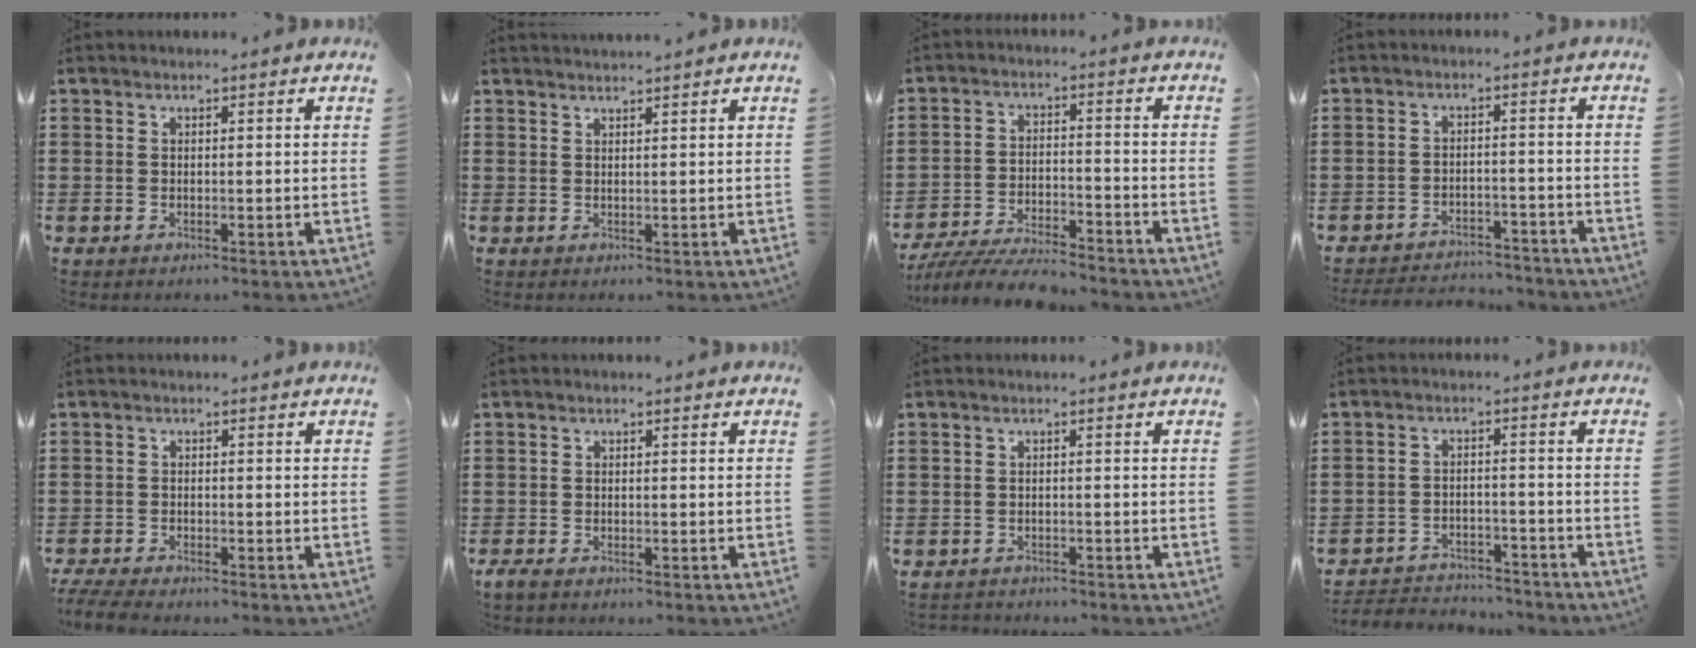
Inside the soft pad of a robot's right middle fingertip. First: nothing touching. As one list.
[{"total": 1.3, "force": [1.3, -0.3, 0.1], "torque": [-0.004, -0.004, 0.026]}, {"total": 6.8, "force": [-6.5, 0.5, 2.0], "torque": [-0.040, 0.001, -0.125]}, {"total": 3.8, "force": [-3.8, 0.4, 0.3], "torque": [-0.016, 0.000, -0.082]}, {"total": 3.0, "force": [-2.8, 0.1, 0.9], "torque": [-0.032, -0.008, -0.061]}, {"total": 1.3, "force": [-1.0, 0.4, 0.7], "torque": [-0.024, -0.005, -0.021]}, {"total": 1.4, "force": [-1.4, 0.1, -0.1], "torque": [-0.005, -0.001, -0.029]}, {"total": 3.7, "force": [-3.6, 0.7, 0.2], "torque": [-0.011, 0.004, -0.077]}]